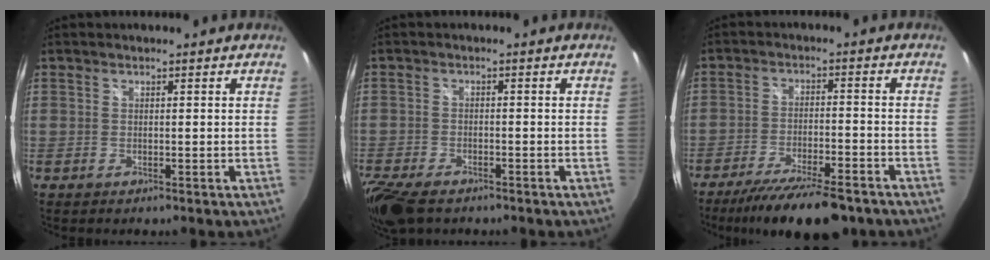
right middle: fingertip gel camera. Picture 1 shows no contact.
{"total": 9.5, "force": [-7.1, 4.0, 4.9], "torque": [-0.135, -0.037, -0.135]}
{"total": 14.8, "force": [-11.8, 3.4, 8.3], "torque": [-0.160, -0.025, -0.182]}